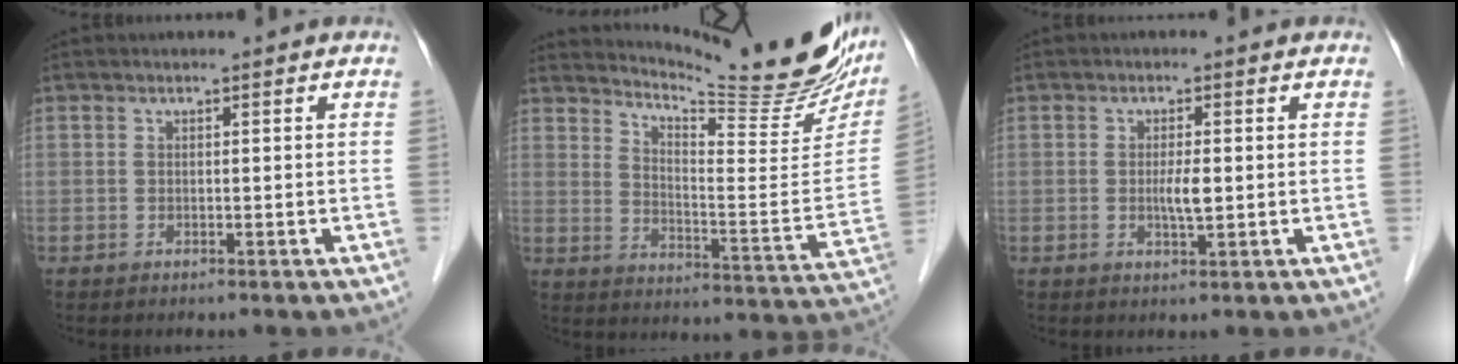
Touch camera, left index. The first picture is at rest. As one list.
[{"total": 21.0, "force": [18.7, 1.5, 9.4], "torque": [-0.143, -0.082, 0.245]}, {"total": 2.7, "force": [-0.1, 0.4, 2.6], "torque": [-0.052, -0.003, -0.001]}]